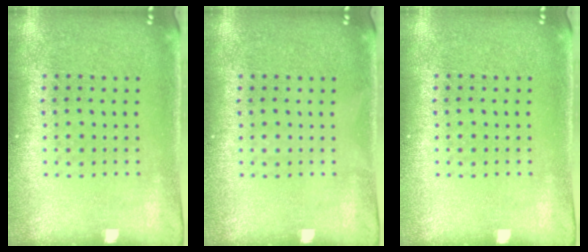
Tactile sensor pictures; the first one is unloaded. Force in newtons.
{"total": 0.0}
{"total": 0.0}